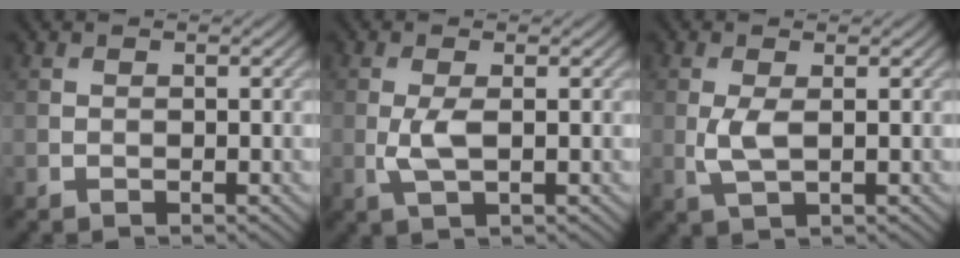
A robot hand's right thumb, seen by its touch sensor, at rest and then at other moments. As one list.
[{"total": 3.0, "force": [-0.1, 0.9, 2.9], "torque": [-0.071, -0.001, -0.001]}, {"total": 2.9, "force": [0.2, 1.0, 2.7], "torque": [-0.068, -0.002, 0.006]}]